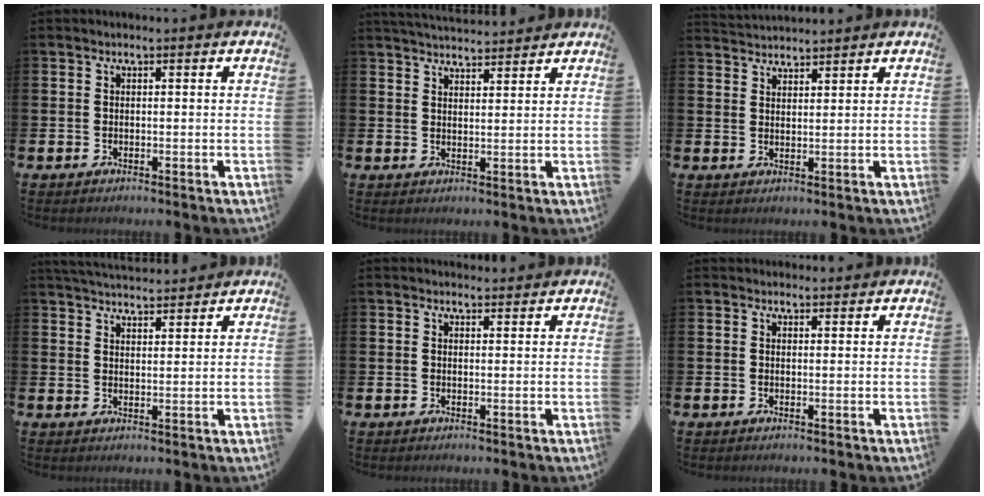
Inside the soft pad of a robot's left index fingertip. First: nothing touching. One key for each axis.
{"total": 4.0, "fx": 4.0, "fy": 0.4, "fz": 0.1, "tx": -0.003, "ty": -0.022, "tz": 0.072}
{"total": 2.9, "fx": 2.9, "fy": 0.3, "fz": -0.3, "tx": 0.006, "ty": -0.015, "tz": 0.053}
{"total": 4.3, "fx": 4.3, "fy": 0.4, "fz": 0.2, "tx": -0.007, "ty": -0.023, "tz": 0.077}
{"total": 1.5, "fx": 1.4, "fy": 0.3, "fz": 0.0, "tx": 0.013, "ty": -0.008, "tz": 0.023}
{"total": 1.3, "fx": 1.2, "fy": 0.4, "fz": 0.0, "tx": 0.009, "ty": -0.001, "tz": 0.021}